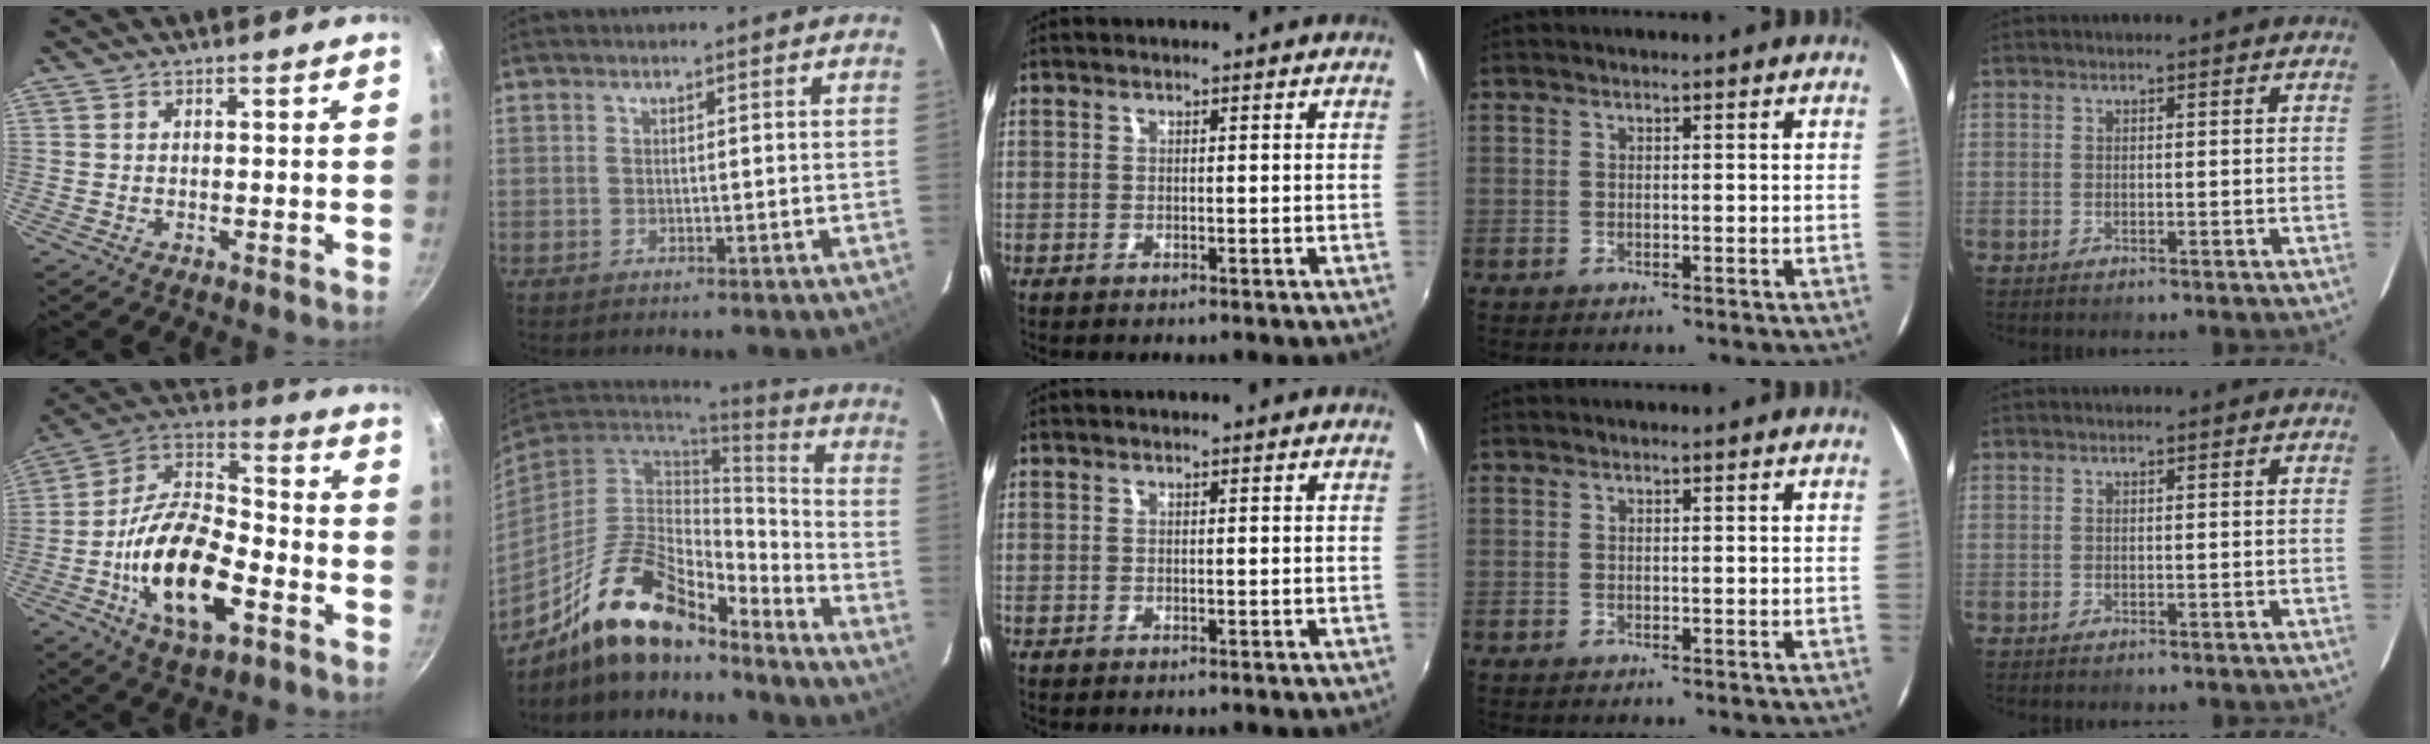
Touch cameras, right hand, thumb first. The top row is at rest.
{"thumb": {"total": 20.8, "force": [-7.0, 10.1, 16.7], "torque": [-0.292, 0.040, -0.139]}, "index": {"total": 18.8, "force": [-13.7, 7.0, 10.8], "torque": [-0.216, 0.007, -0.243]}}